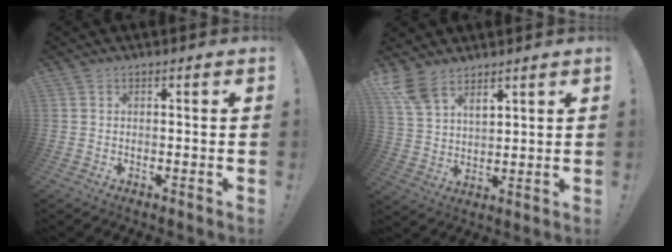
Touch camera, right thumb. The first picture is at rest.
{"total": 9.0, "force": [6.8, 4.7, 3.6], "torque": [-0.085, -0.034, 0.134]}